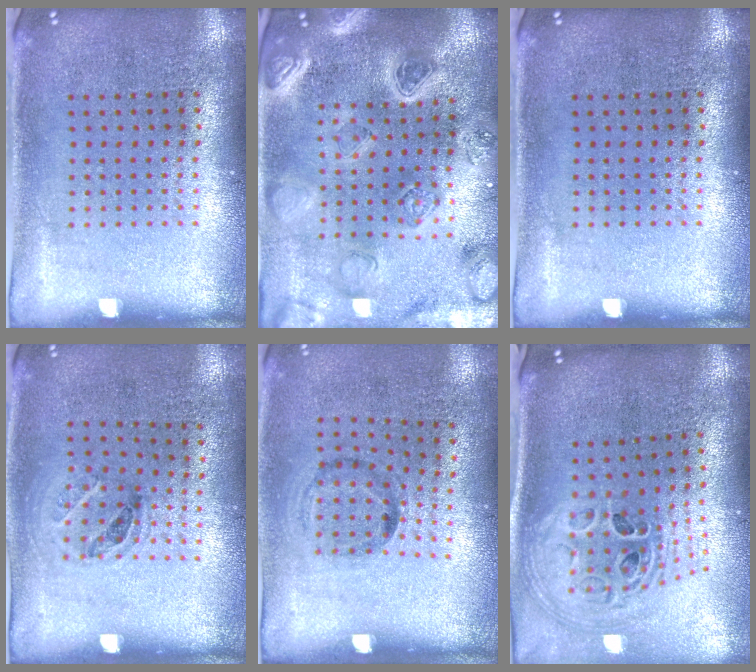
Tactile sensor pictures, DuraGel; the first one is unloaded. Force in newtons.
{"total": 2.9, "press": 2.9, "slide": 0.7}
{"total": 0.0}
{"total": 1.0, "press": 0.7, "slide": 0.7}
{"total": 1.3, "press": 0.7, "slide": 1.0}
{"total": 2.0, "press": 1.6, "slide": 1.2}